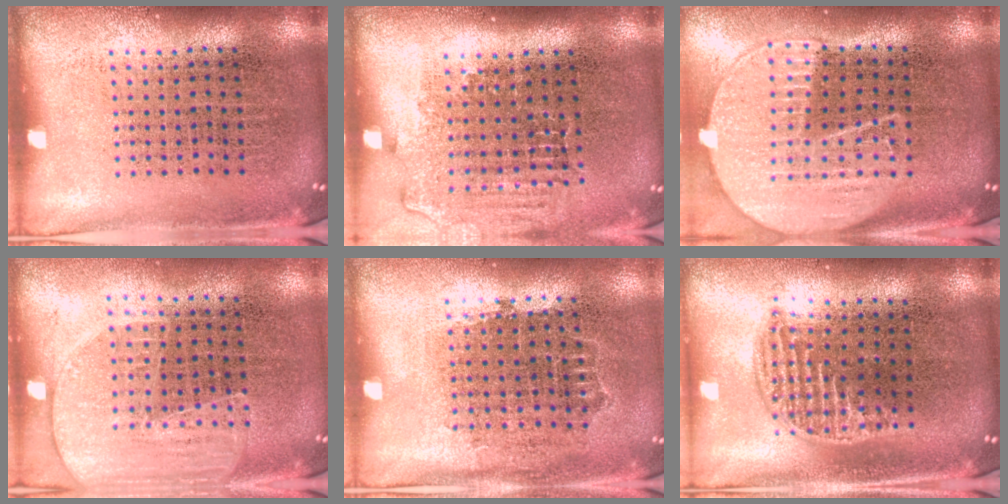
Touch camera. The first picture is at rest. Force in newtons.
{"total": 1.4, "press": 1.2, "slide": 0.6}
{"total": 2.0, "press": 1.8, "slide": 1.0}
{"total": 1.8, "press": 1.5, "slide": 0.9}
{"total": 0.8, "press": 0.7, "slide": 0.3}
{"total": 1.2, "press": 1.1, "slide": 0.5}